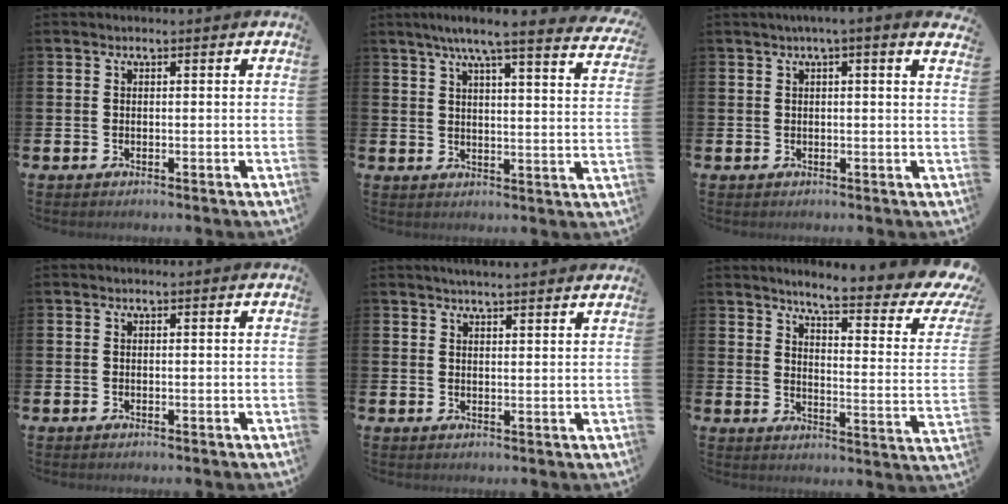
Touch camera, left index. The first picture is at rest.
{"total": 6.6, "force": [5.8, 0.0, 3.1], "torque": [-0.069, -0.034, 0.094]}
{"total": 1.8, "force": [1.3, -0.2, 1.2], "torque": [-0.021, -0.001, 0.023]}
{"total": 0.0}
{"total": 3.1, "force": [3.0, -0.2, 0.4], "torque": [-0.013, -0.012, 0.055]}
{"total": 5.7, "force": [4.5, 0.7, 3.4], "torque": [-0.066, -0.045, 0.064]}